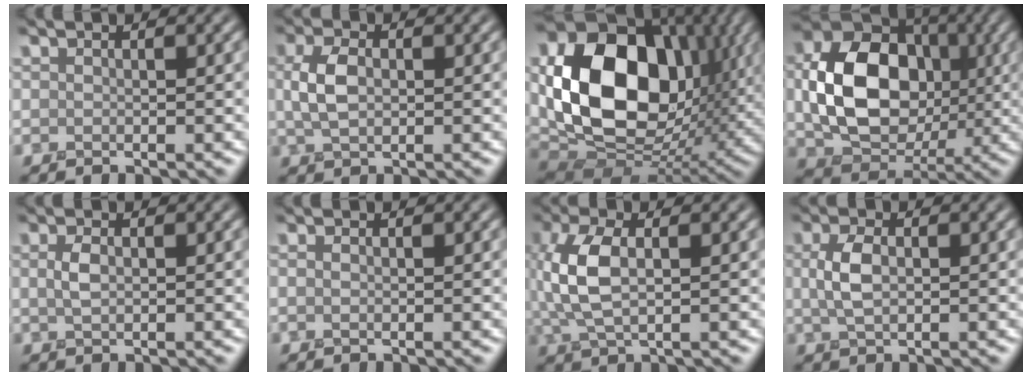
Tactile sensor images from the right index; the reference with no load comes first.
{"total": 3.1, "force": [0.2, 1.9, 2.4], "torque": [-0.061, 0.003, 0.002]}
{"total": 16.5, "force": [2.3, 11.9, 11.2], "torque": [-0.232, -0.014, 0.041]}
{"total": 10.9, "force": [-0.2, 8.1, 7.3], "torque": [-0.145, 0.000, 0.000]}
{"total": 1.3, "force": [0.0, 0.7, 1.0], "torque": [-0.030, 0.001, 0.000]}
{"total": 0.0}
{"total": 5.8, "force": [0.4, 2.8, 5.1], "torque": [-0.129, 0.007, 0.003]}
{"total": 2.7, "force": [0.2, 1.5, 2.3], "torque": [-0.058, 0.001, 0.003]}